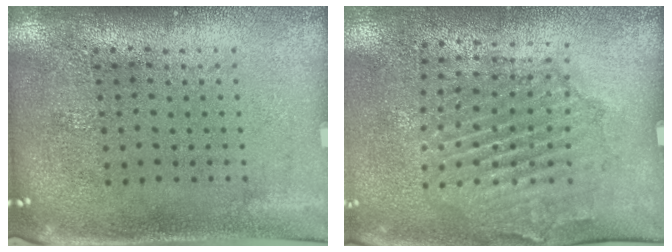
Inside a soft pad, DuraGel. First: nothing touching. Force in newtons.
{"total": 1.7, "press": 1.4, "slide": 0.8}